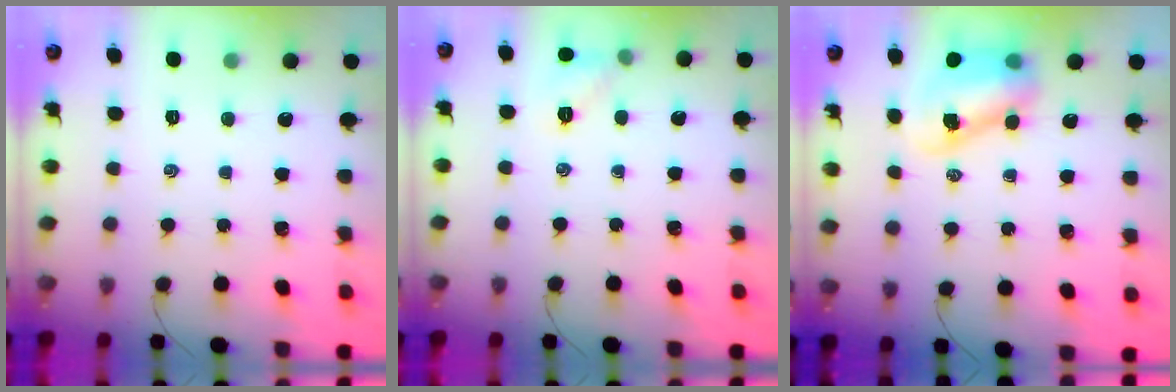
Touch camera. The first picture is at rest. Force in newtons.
{"total": 6.0, "press": 5.7, "slide": 1.7}
{"total": 9.6, "press": 9.5, "slide": 1.9}